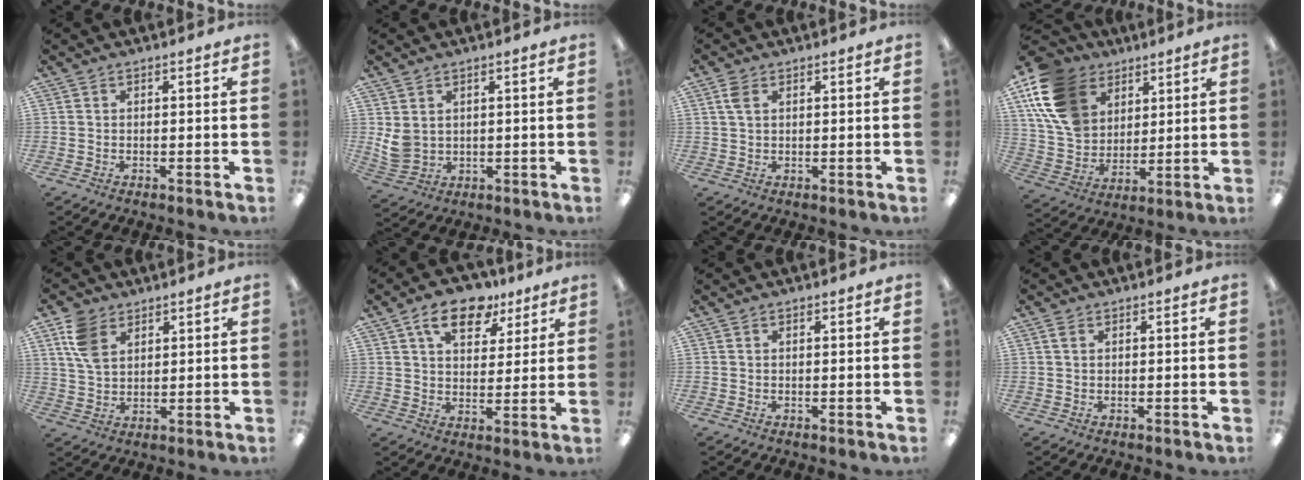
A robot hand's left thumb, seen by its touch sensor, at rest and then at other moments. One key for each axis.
{"total": 4.7, "fx": 2.2, "fy": 3.6, "fz": 2.0, "tx": -0.042, "ty": -0.011, "tz": 0.045}
{"total": 3.7, "fx": 1.8, "fy": 2.1, "fz": 2.4, "tx": -0.055, "ty": 0.003, "tz": 0.033}
{"total": 17.6, "fx": 8.3, "fy": 13.0, "fz": 8.6, "tx": -0.195, "ty": -0.027, "tz": 0.161}
{"total": 8.7, "fx": 5.0, "fy": 5.7, "fz": 4.4, "tx": -0.095, "ty": -0.003, "tz": 0.098}
{"total": 12.7, "fx": 7.9, "fy": 7.2, "fz": 6.9, "tx": -0.102, "ty": -0.029, "tz": 0.139}
{"total": 0.6, "fx": 0.4, "fy": 0.4, "fz": 0.2, "tx": -0.006, "ty": 0.003, "tz": 0.007}
{"total": 1.6, "fx": 0.9, "fy": 1.0, "fz": 1.0, "tx": -0.023, "ty": 0.002, "tz": 0.016}